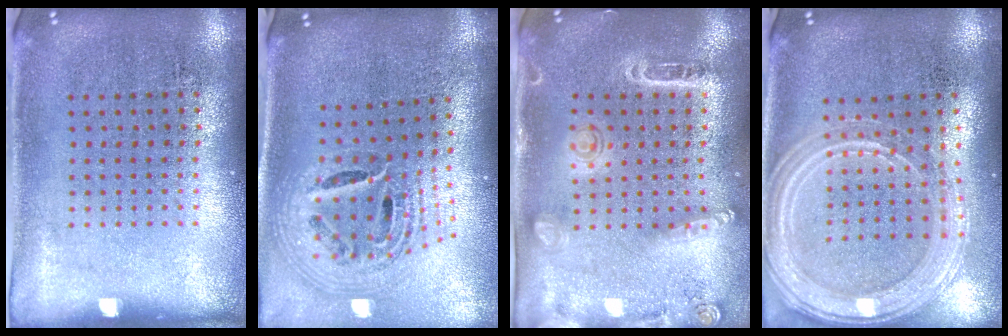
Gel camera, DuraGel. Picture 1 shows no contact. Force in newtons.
{"total": 2.2, "press": 1.6, "slide": 1.6}
{"total": 1.6, "press": 1.5, "slide": 0.5}
{"total": 1.8, "press": 1.7, "slide": 0.5}